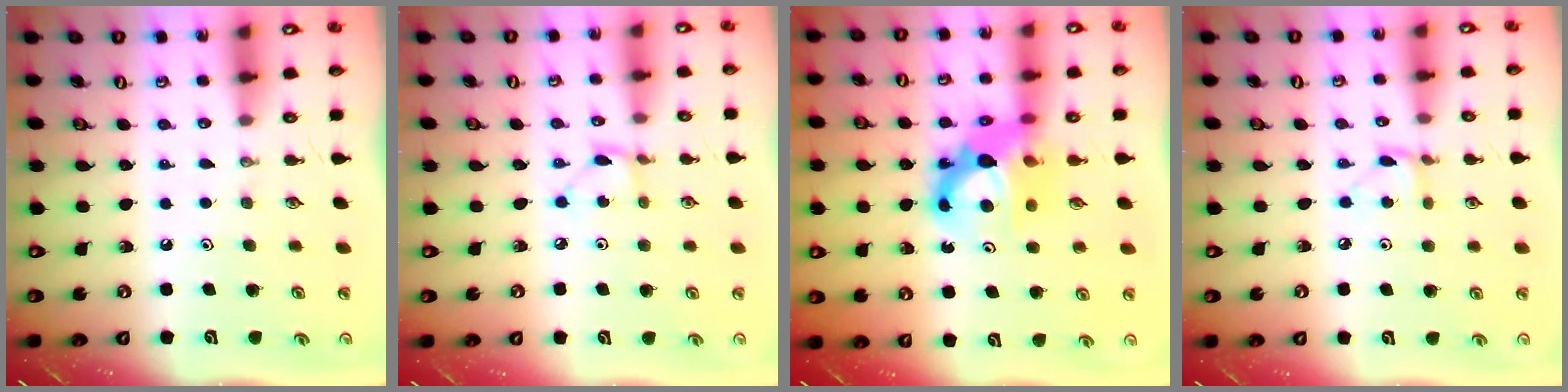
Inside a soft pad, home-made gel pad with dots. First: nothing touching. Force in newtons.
{"total": 2.0, "press": 2.0, "slide": 0.1}
{"total": 12.4, "press": 12.3, "slide": 1.1}
{"total": 3.5, "press": 3.5, "slide": 0.5}